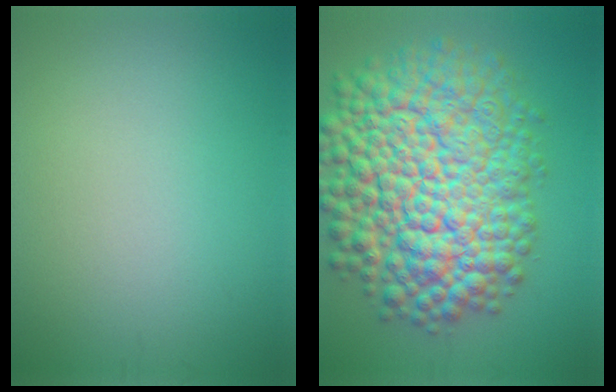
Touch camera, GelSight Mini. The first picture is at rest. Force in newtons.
{"total": 15.5, "press": 15.5, "slide": 0.5}